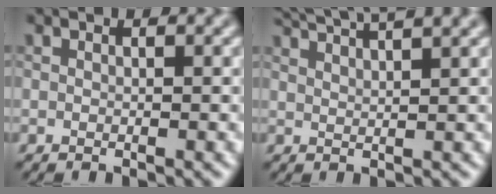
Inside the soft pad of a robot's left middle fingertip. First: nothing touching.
{"total": 6.4, "force": [5.2, 1.5, 3.4], "torque": [-0.035, 0.035, 0.045]}